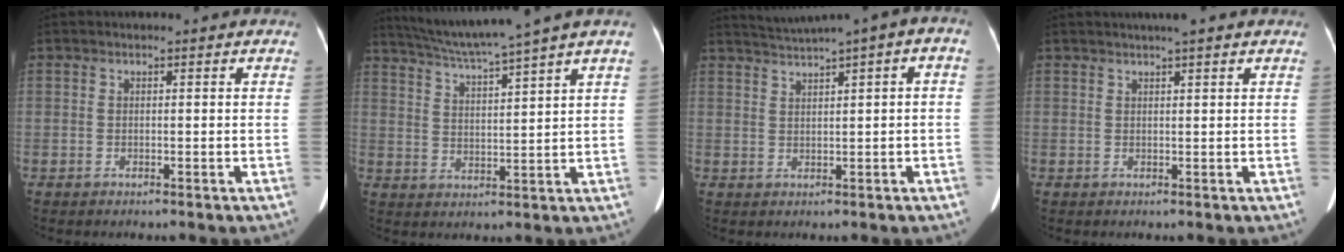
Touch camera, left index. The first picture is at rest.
{"total": 11.0, "force": [9.3, -2.4, 5.4], "torque": [-0.096, 0.000, 0.153]}
{"total": 5.6, "force": [2.8, 0.2, 4.9], "torque": [-0.084, 0.031, 0.047]}
{"total": 3.7, "force": [2.9, 0.1, 2.3], "torque": [-0.032, 0.022, 0.041]}